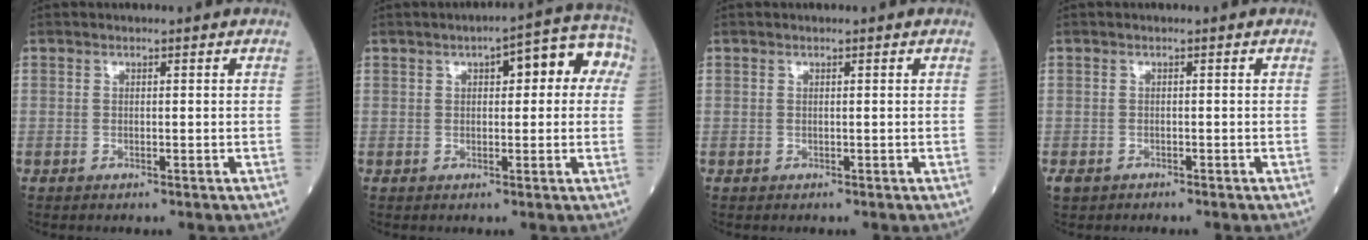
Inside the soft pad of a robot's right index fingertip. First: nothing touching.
{"total": 9.0, "force": [2.5, 3.1, 8.0], "torque": [-0.092, 0.046, 0.023]}
{"total": 0.0}
{"total": 1.5, "force": [-1.2, 0.7, 0.4], "torque": [-0.010, -0.001, -0.018]}